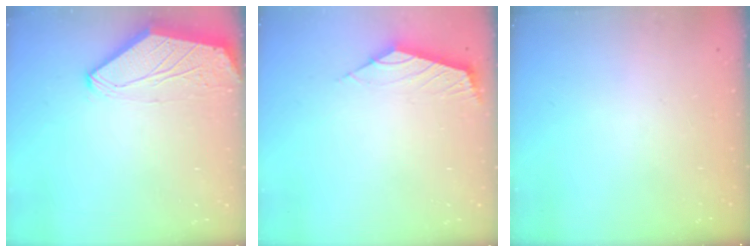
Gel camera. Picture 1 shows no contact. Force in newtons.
{"total": 2.3, "press": 2.3, "slide": 0.6}
{"total": 0.0}